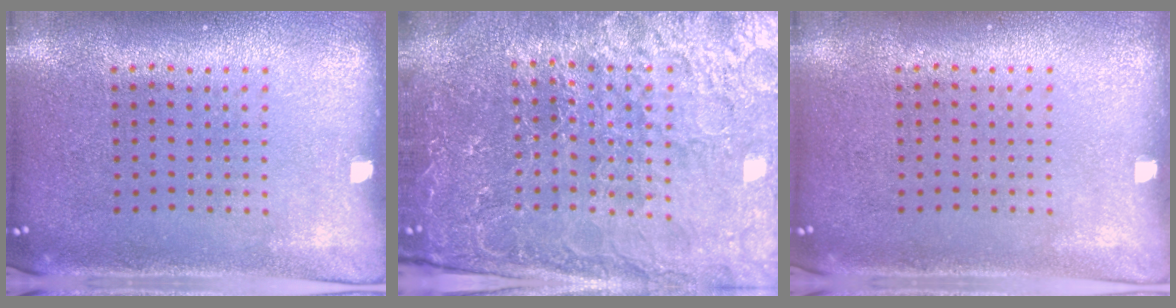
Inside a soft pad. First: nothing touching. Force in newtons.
{"total": 4.9, "press": 4.6, "slide": 1.7}
{"total": 0.0}